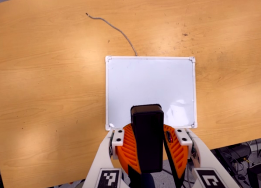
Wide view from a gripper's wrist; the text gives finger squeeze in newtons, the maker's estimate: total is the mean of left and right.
{"total": 11.4, "left": 11.2, "right": 11.7}